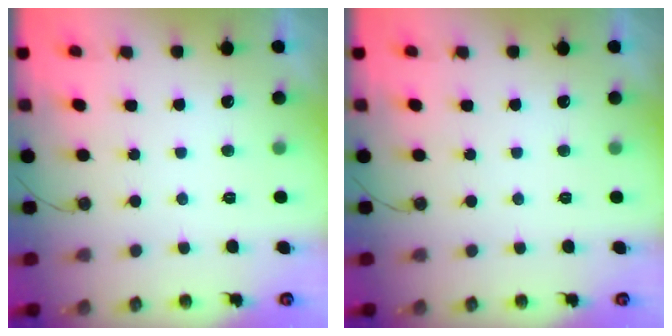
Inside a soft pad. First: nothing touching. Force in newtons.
{"total": 0.0}